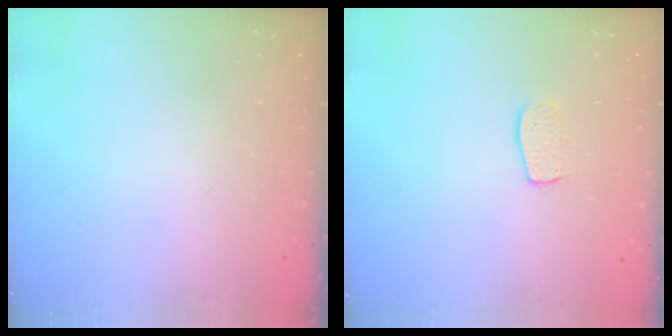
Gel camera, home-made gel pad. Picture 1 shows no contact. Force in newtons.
{"total": 6.6, "press": 6.6, "slide": 0.2}